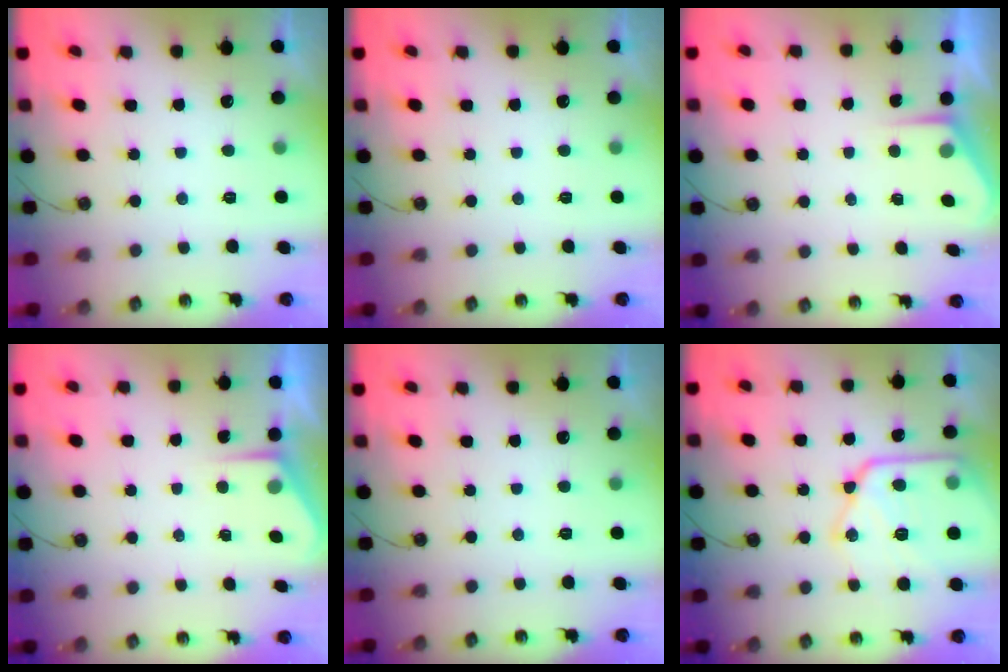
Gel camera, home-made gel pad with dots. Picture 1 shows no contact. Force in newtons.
{"total": 0.0}
{"total": 2.7, "press": 2.7, "slide": 0.4}
{"total": 2.7, "press": 2.7, "slide": 0.4}
{"total": 0.0}
{"total": 19.0, "press": 19.0, "slide": 1.6}